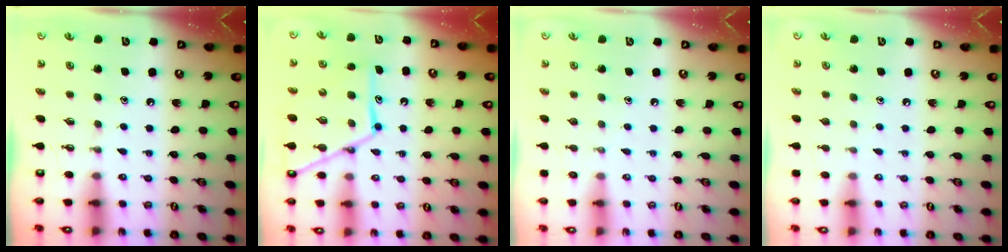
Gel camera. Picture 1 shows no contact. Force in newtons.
{"total": 15.4, "press": 15.3, "slide": 1.5}
{"total": 0.0}
{"total": 0.0}